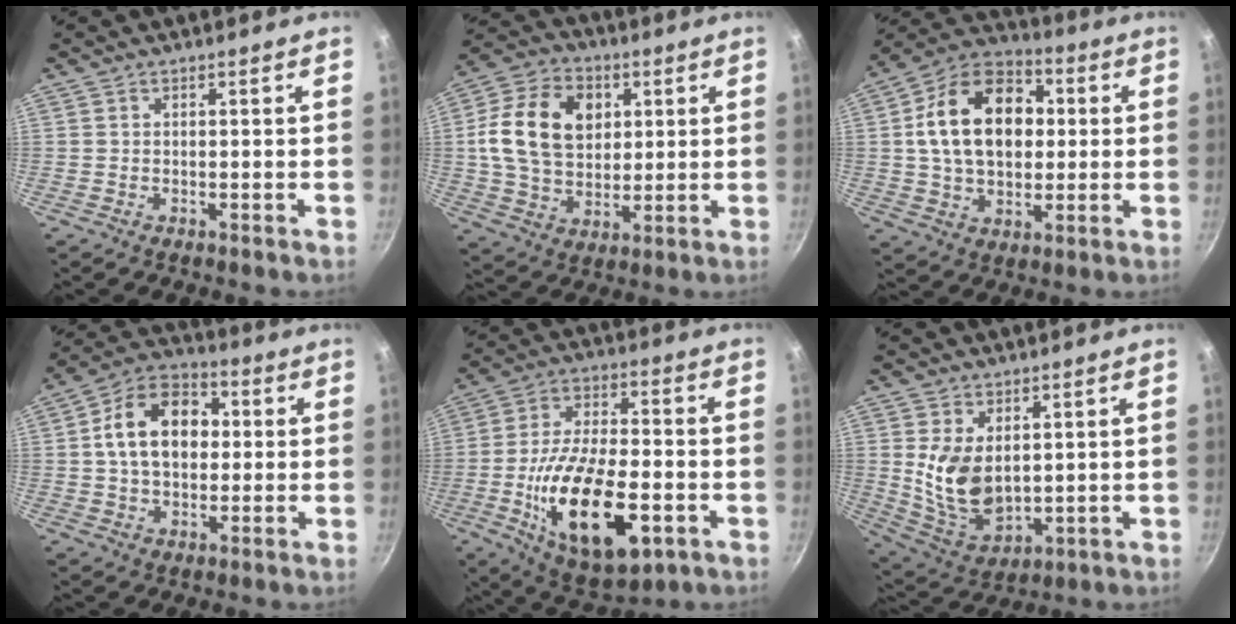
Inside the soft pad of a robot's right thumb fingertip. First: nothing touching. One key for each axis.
{"total": 16.9, "fx": 3.5, "fy": 12.4, "fz": 11.0, "tx": -0.179, "ty": 0.003, "tz": 0.055}
{"total": 19.2, "fx": 2.5, "fy": 13.4, "fz": 13.6, "tx": -0.194, "ty": 0.026, "tz": 0.029}
{"total": 14.6, "fx": 1.6, "fy": 10.3, "fz": 10.3, "tx": -0.135, "ty": 0.026, "tz": 0.010}
{"total": 22.3, "fx": -6.2, "fy": 10.6, "fz": 18.6, "tx": -0.314, "ty": 0.018, "tz": -0.096}
{"total": 11.3, "fx": 2.1, "fy": 7.0, "fz": 8.6, "tx": -0.149, "ty": -0.029, "tz": 0.060}